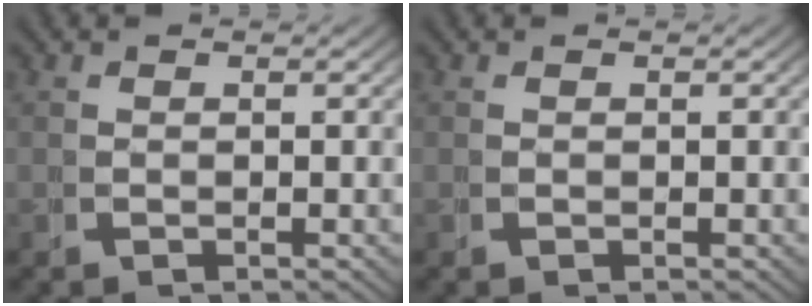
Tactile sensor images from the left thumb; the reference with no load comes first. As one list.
[{"total": 0.6, "force": [0.2, -0.6, -0.2], "torque": [0.007, -0.002, 0.006]}]